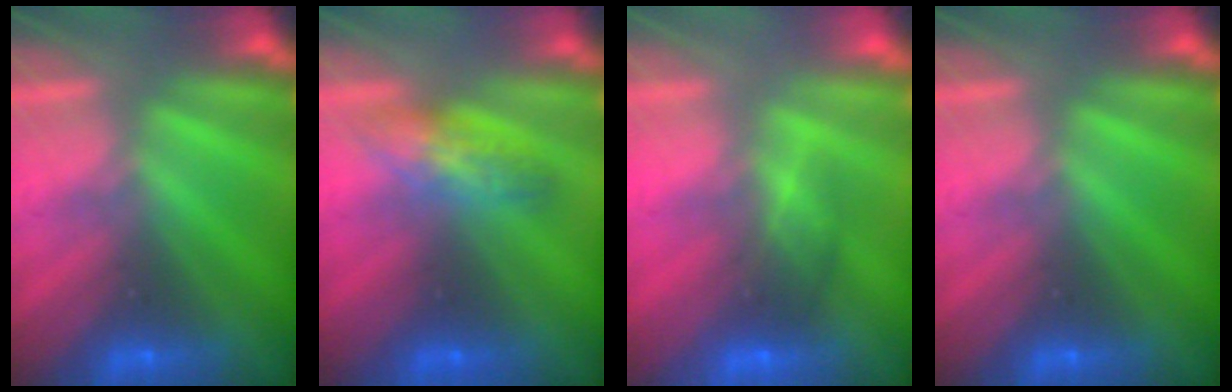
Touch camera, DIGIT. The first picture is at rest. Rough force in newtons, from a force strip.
{"total": 2.6}
{"total": 2.8}
{"total": 0.0}